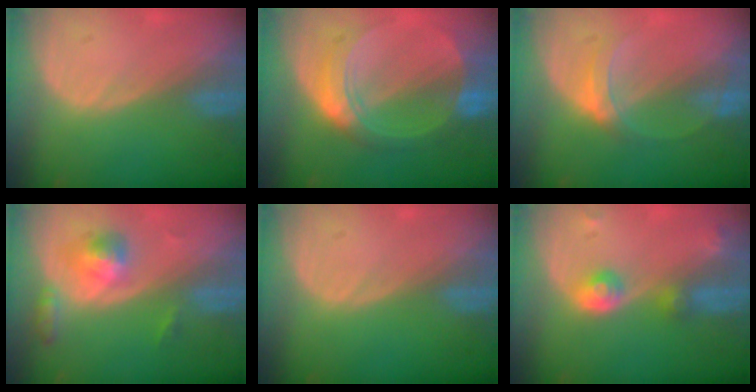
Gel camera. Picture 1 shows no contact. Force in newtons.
{"total": 8.4, "press": 8.3, "slide": 0.7}
{"total": 4.5, "press": 4.1, "slide": 1.8}
{"total": 5.2, "press": 4.9, "slide": 1.7}
{"total": 0.0}
{"total": 4.2, "press": 4.0, "slide": 1.4}